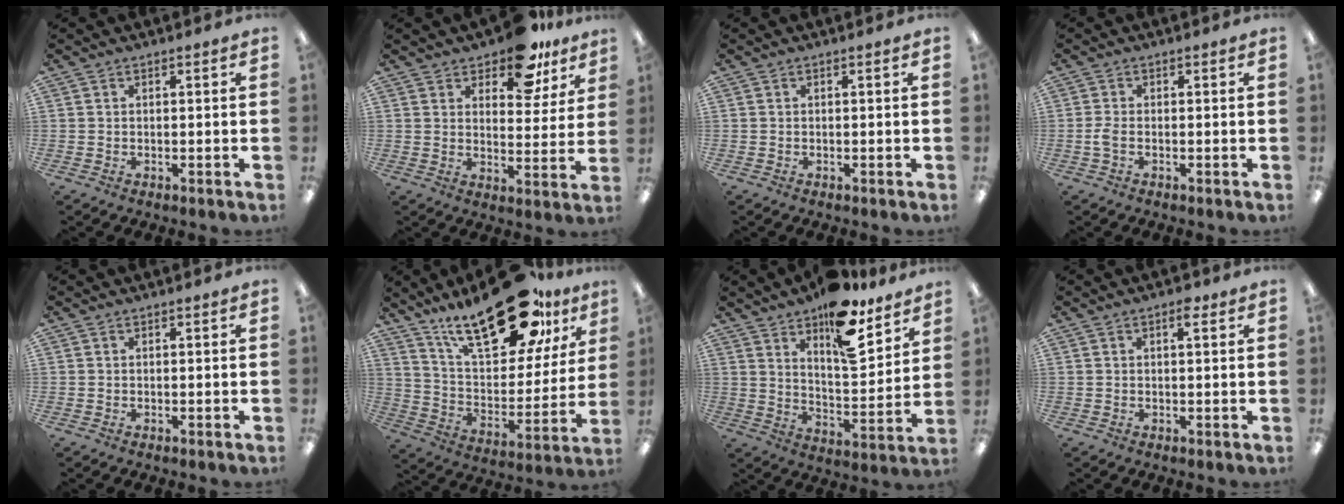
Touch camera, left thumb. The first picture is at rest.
{"total": 11.4, "force": [9.0, 4.9, 5.0], "torque": [-0.073, -0.052, 0.163]}
{"total": 0.0}
{"total": 2.4, "force": [-0.4, 1.2, 2.1], "torque": [-0.043, 0.002, -0.009]}
{"total": 0.0}
{"total": 27.7, "force": [18.8, 11.0, 17.1], "torque": [-0.265, -0.102, 0.313]}
{"total": 16.2, "force": [12.1, 5.9, 9.0], "torque": [-0.130, -0.080, 0.205]}
{"total": 2.3, "force": [1.2, 1.1, 1.6], "torque": [-0.011, -0.006, 0.015]}